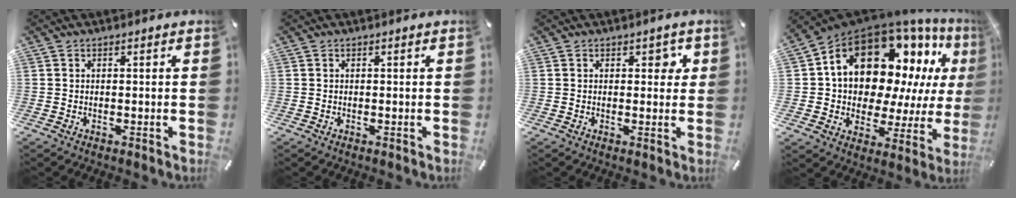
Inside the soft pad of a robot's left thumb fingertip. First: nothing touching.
{"total": 0.0}
{"total": 2.4, "force": [0.8, 1.7, 1.6], "torque": [-0.003, -0.004, 0.004]}
{"total": 21.1, "force": [9.5, 13.3, 13.3], "torque": [-0.229, -0.070, 0.167]}